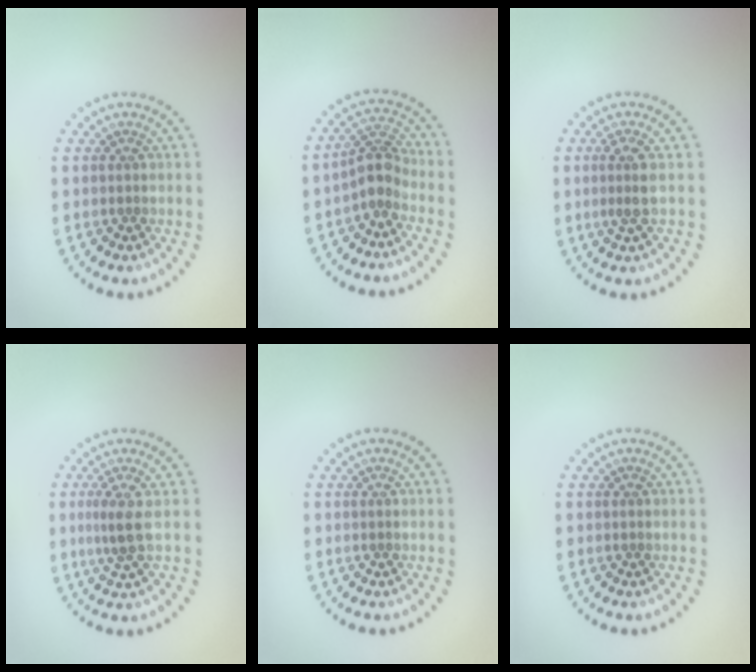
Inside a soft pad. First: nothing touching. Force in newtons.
{"total": 2.7, "press": 2.0, "slide": 1.8}
{"total": 2.1, "press": 1.7, "slide": 1.2}
{"total": 2.3, "press": 1.6, "slide": 1.6}
{"total": 0.0}
{"total": 0.0}